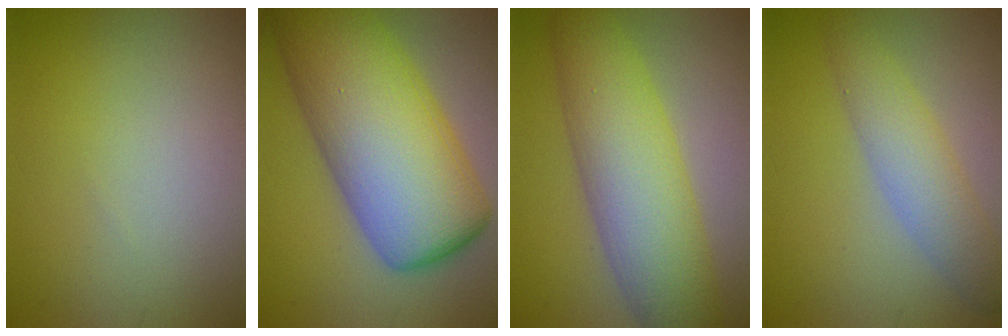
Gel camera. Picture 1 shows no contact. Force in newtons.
{"total": 14.4, "press": 14.4, "slide": 0.2}
{"total": 8.7, "press": 8.7, "slide": 0.2}
{"total": 3.9, "press": 3.9, "slide": 0.1}